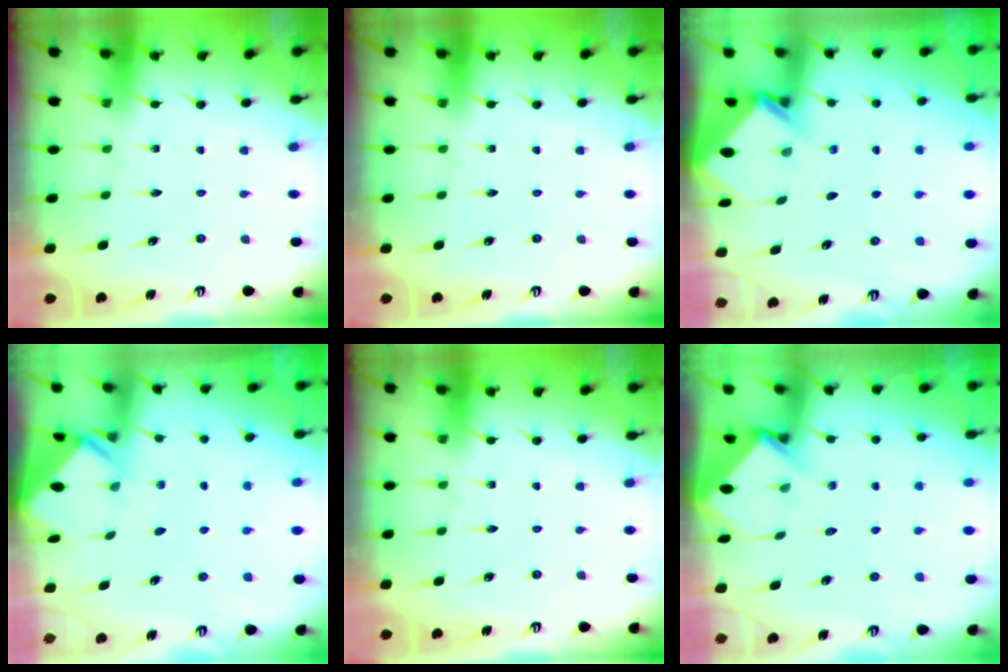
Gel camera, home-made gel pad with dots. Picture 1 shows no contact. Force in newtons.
{"total": 0.0}
{"total": 3.0, "press": 3.0, "slide": 0.2}
{"total": 2.9, "press": 2.9, "slide": 0.2}
{"total": 0.0}
{"total": 3.6, "press": 3.6, "slide": 0.3}